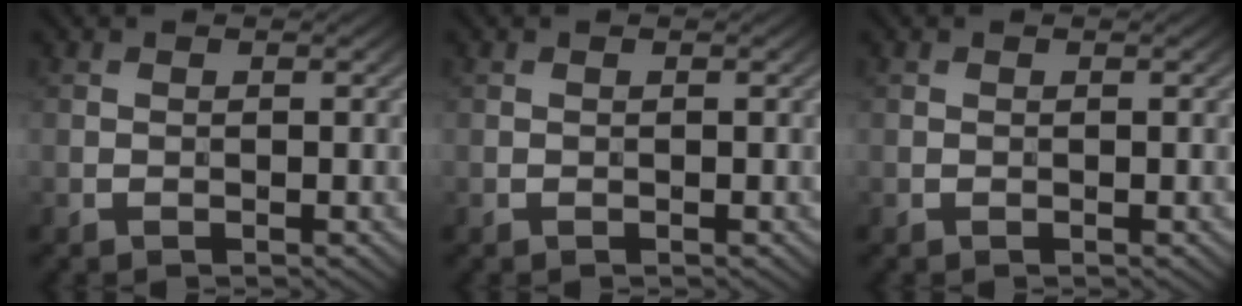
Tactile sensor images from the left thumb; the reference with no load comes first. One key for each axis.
{"total": 0.0}
{"total": 0.0}